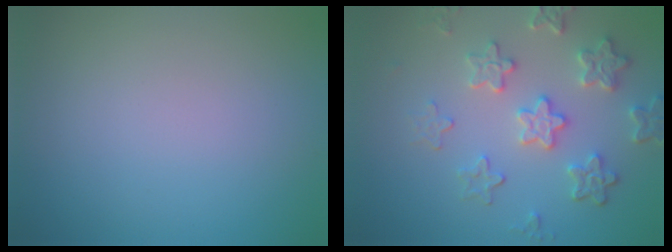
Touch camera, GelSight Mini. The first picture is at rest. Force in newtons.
{"total": 4.7, "press": 4.0, "slide": 2.5}